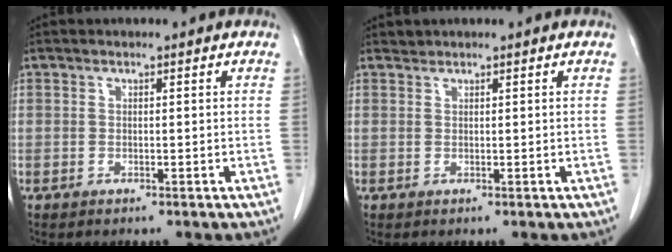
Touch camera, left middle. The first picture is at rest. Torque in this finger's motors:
{"motor_torque": [0.13, -0.08, -0.14, -0.01]}